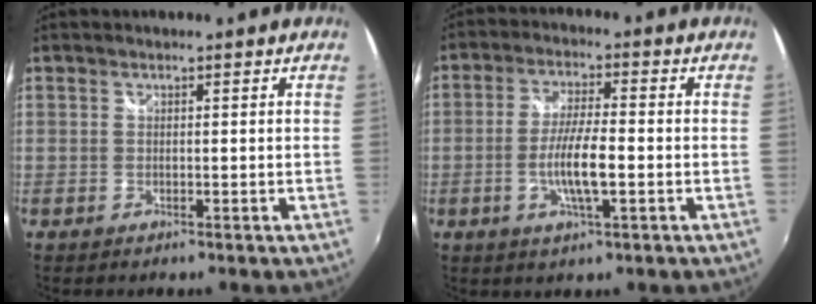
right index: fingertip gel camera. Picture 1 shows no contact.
{"total": 7.7, "force": [-2.0, 1.3, 7.4], "torque": [-0.142, -0.005, -0.038]}